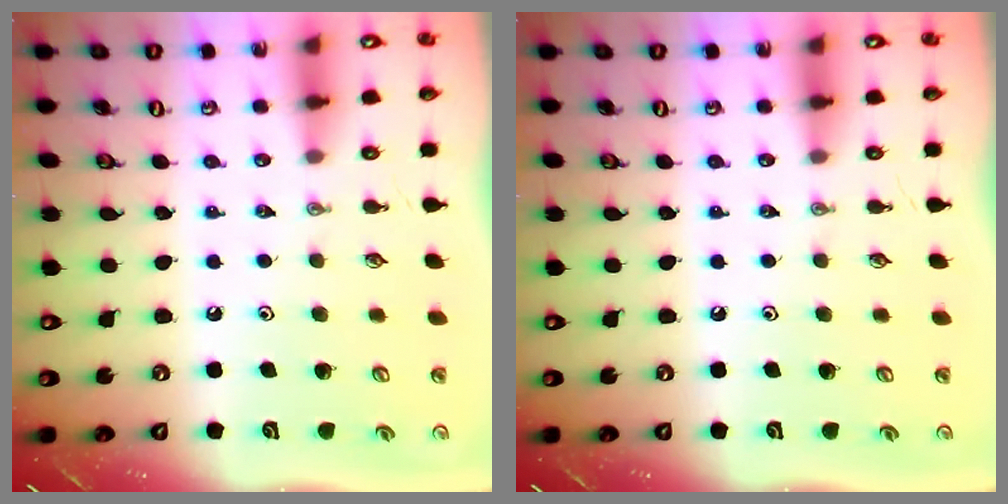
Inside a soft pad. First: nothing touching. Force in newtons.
{"total": 0.0}